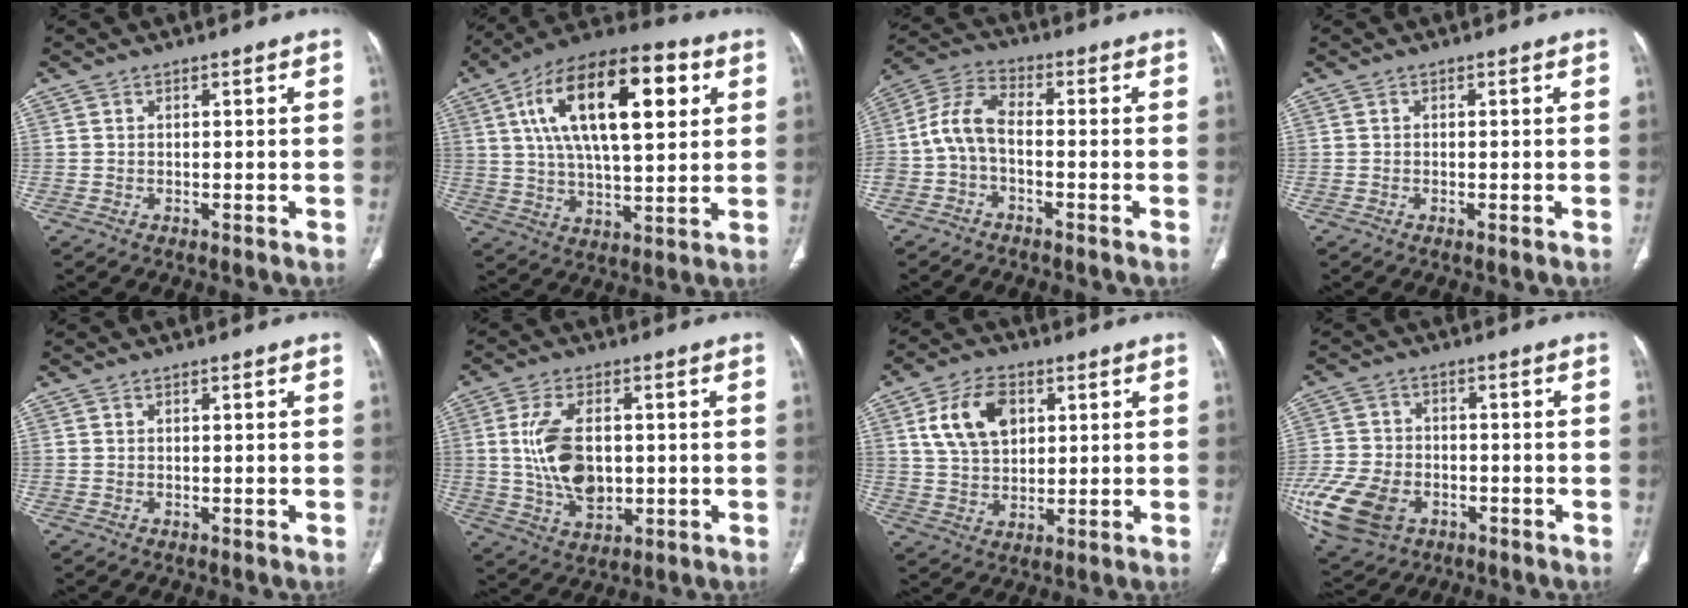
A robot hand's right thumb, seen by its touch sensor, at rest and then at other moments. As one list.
[{"total": 23.7, "force": [7.2, 10.2, 20.1], "torque": [-0.331, 0.007, 0.113]}, {"total": 7.7, "force": [-1.9, 3.9, 6.4], "torque": [-0.138, 0.034, -0.050]}, {"total": 0.7, "force": [-0.3, 0.1, 0.7], "torque": [-0.015, -0.002, -0.005]}, {"total": 0.0}, {"total": 11.4, "force": [0.6, 6.7, 9.2], "torque": [-0.172, -0.004, 0.021]}, {"total": 11.3, "force": [3.7, 7.5, 7.7], "torque": [-0.123, -0.004, 0.069]}, {"total": 16.7, "force": [-6.5, 11.5, 10.3], "torque": [-0.240, 0.001, -0.111]}]